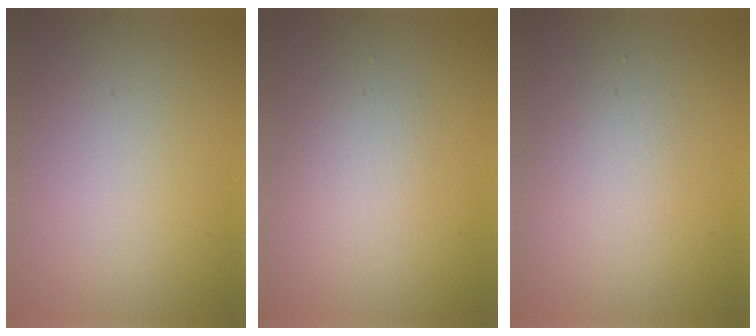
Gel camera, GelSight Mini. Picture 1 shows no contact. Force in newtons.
{"total": 1.9, "press": 1.9, "slide": 0.1}
{"total": 1.7, "press": 1.7, "slide": 0.1}